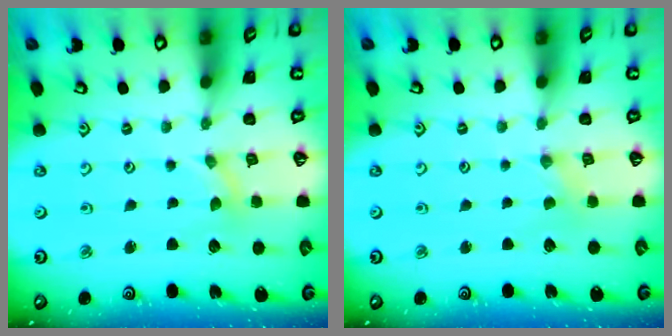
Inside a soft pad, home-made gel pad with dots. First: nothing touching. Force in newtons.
{"total": 0.0}